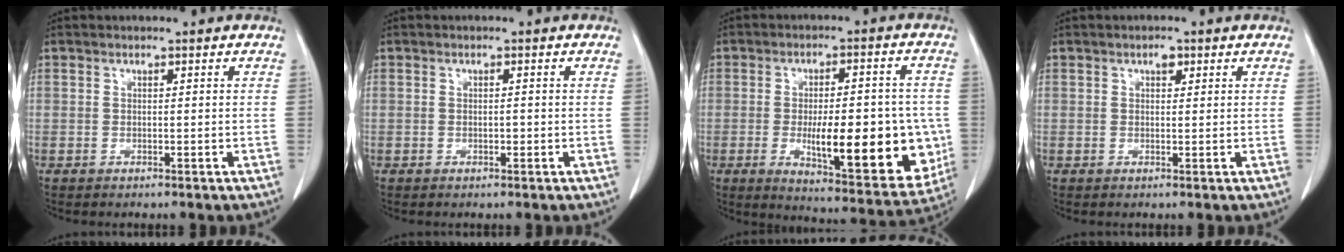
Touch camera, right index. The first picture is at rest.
{"total": 0.8, "force": [-0.2, 0.3, 0.7], "torque": [-0.014, 0.000, -0.002]}
{"total": 18.5, "force": [-3.4, 5.7, 17.3], "torque": [-0.205, -0.002, -0.028]}
{"total": 1.5, "force": [0.8, 0.8, 0.9], "torque": [-0.012, 0.002, 0.010]}